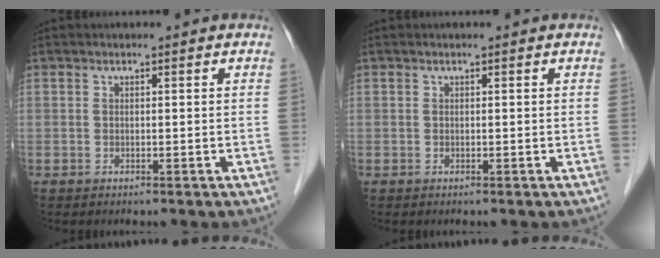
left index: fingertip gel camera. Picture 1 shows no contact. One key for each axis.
{"total": 0.0}